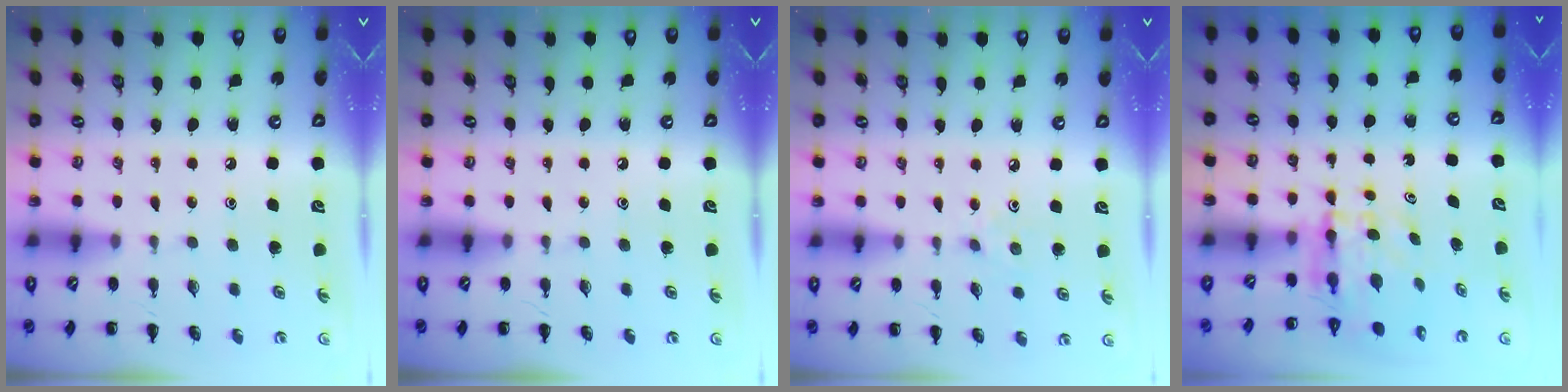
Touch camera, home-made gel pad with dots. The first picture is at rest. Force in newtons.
{"total": 0.0}
{"total": 2.7, "press": 2.5, "slide": 0.9}
{"total": 4.6, "press": 4.5, "slide": 0.5}